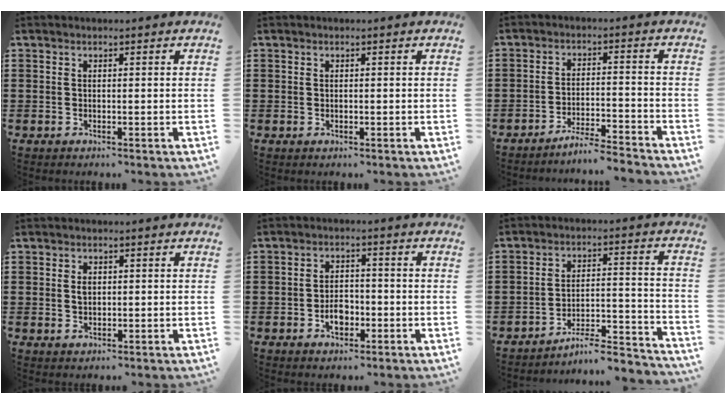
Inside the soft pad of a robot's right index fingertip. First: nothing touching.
{"total": 0.0}
{"total": 4.4, "force": [-4.3, -0.4, 1.1], "torque": [-0.021, -0.005, -0.085]}
{"total": 1.9, "force": [0.2, 1.2, 1.4], "torque": [-0.031, 0.006, 0.003]}
{"total": 3.8, "force": [-1.4, 2.4, 2.5], "torque": [-0.040, 0.001, -0.028]}
{"total": 5.8, "force": [-5.3, 0.8, 2.3], "torque": [-0.038, -0.001, -0.105]}